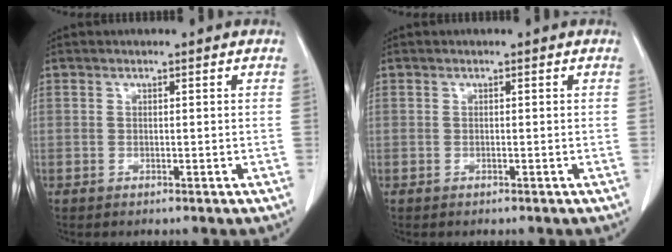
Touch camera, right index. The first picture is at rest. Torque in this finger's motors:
{"motor_torque": [0.11, 0.08, 0.00, 0.01]}